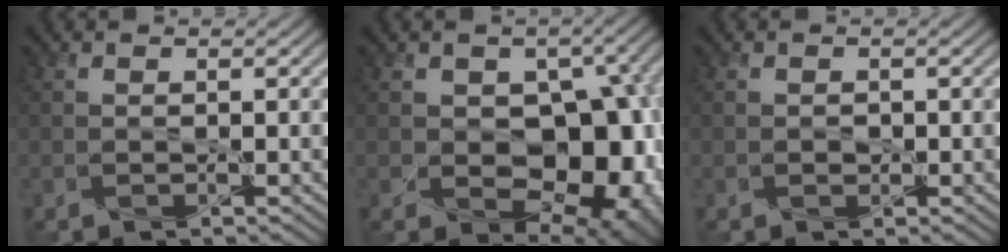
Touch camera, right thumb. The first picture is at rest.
{"total": 14.4, "force": [-1.5, 10.0, 10.2], "torque": [-0.114, -0.023, 0.000]}
{"total": 0.6, "force": [-0.2, 0.5, 0.1], "torque": [-0.003, -0.002, -0.002]}